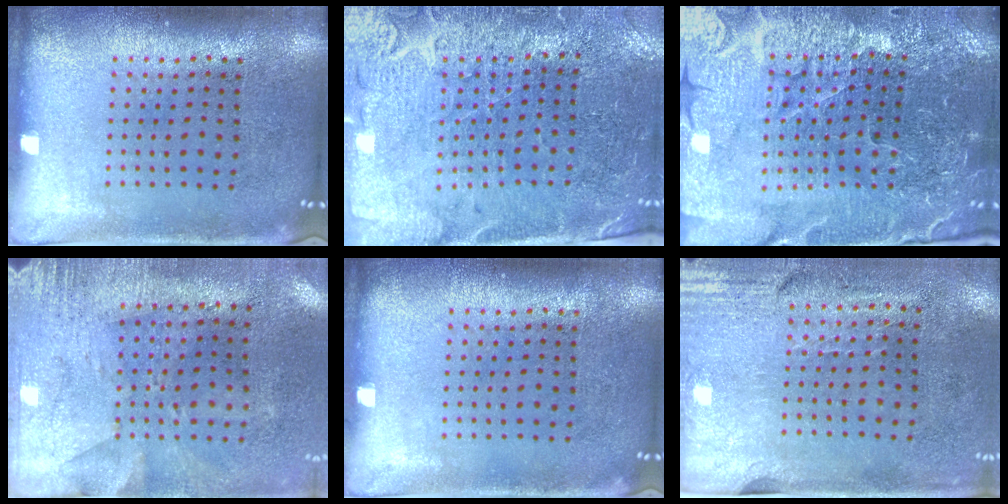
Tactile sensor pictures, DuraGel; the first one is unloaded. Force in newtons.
{"total": 3.4, "press": 3.3, "slide": 1.1}
{"total": 4.8, "press": 4.6, "slide": 1.3}
{"total": 2.8, "press": 2.3, "slide": 1.7}
{"total": 0.0}
{"total": 3.0, "press": 2.5, "slide": 1.6}